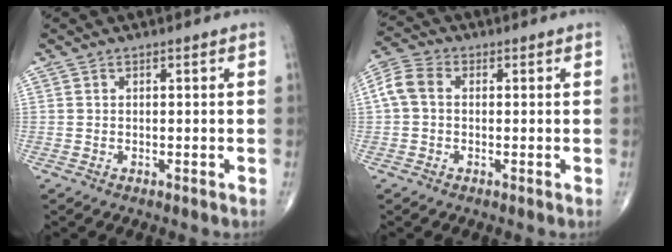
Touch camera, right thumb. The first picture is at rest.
{"total": 5.4, "force": [0.3, 3.9, 3.7], "torque": [-0.084, 0.018, -0.002]}